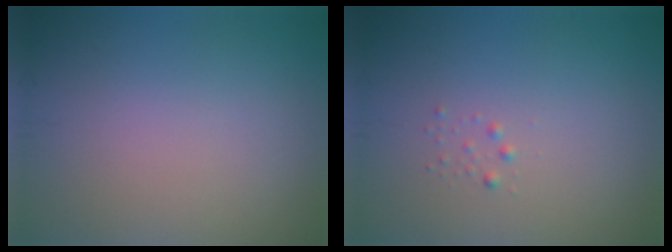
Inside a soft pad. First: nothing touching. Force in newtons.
{"total": 0.6, "press": 0.6, "slide": 0.0}